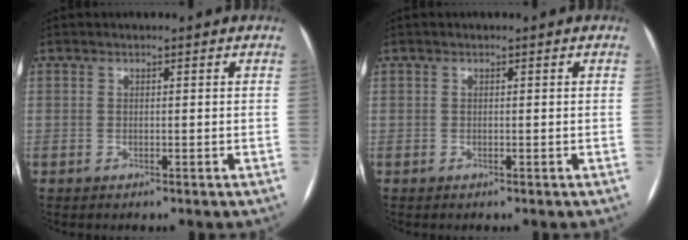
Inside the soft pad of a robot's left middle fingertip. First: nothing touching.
{"total": 0.0}